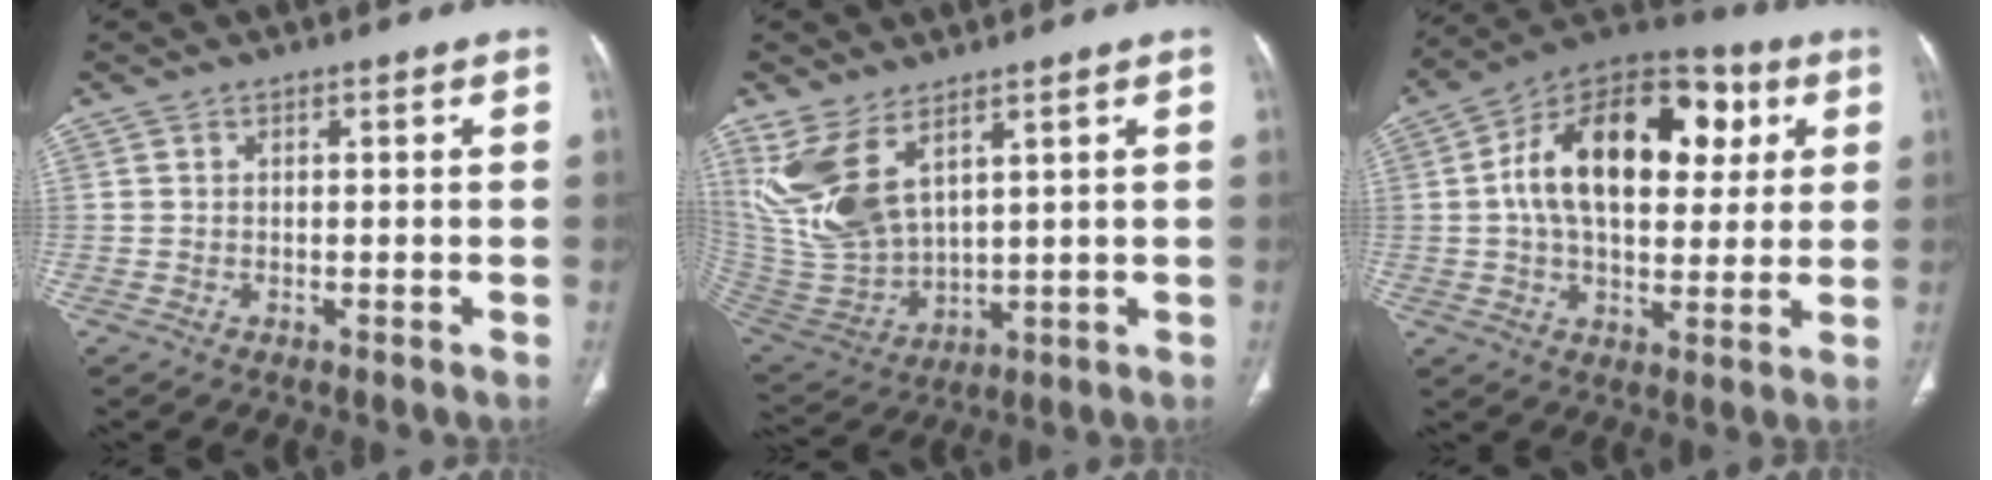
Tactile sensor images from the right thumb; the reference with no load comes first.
{"total": 13.4, "force": [6.8, 6.5, 9.5], "torque": [-0.200, -0.032, 0.166]}
{"total": 22.5, "force": [4.6, 13.5, 17.4], "torque": [-0.251, 0.017, 0.062]}